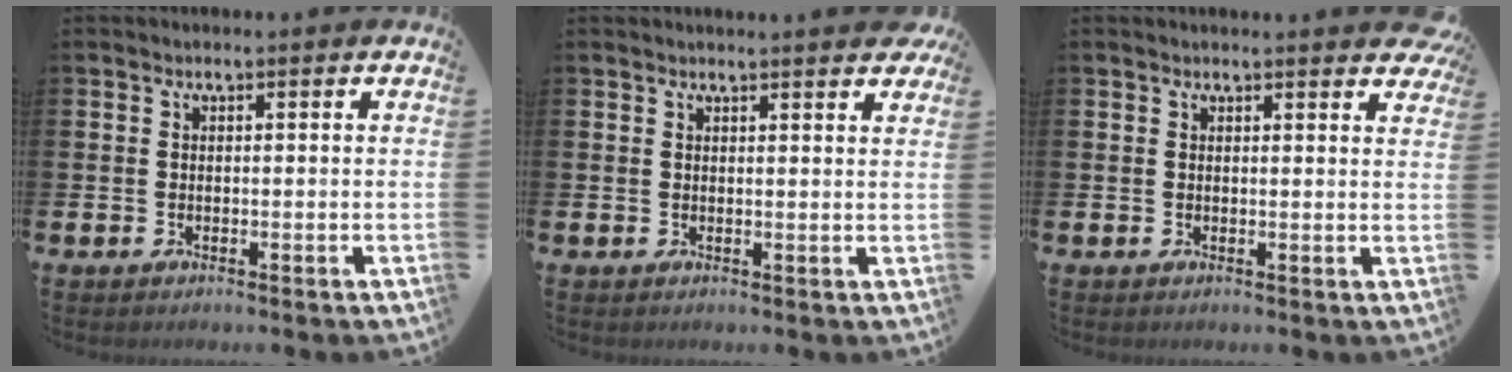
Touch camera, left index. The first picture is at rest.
{"total": 1.5, "force": [1.5, -0.1, 0.1], "torque": [0.009, -0.011, 0.025]}
{"total": 1.6, "force": [1.6, 0.2, 0.0], "torque": [0.018, -0.015, 0.025]}